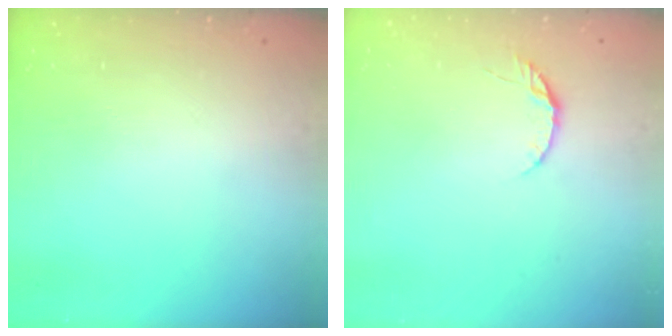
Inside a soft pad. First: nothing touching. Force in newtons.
{"total": 3.8, "press": 3.8, "slide": 0.4}